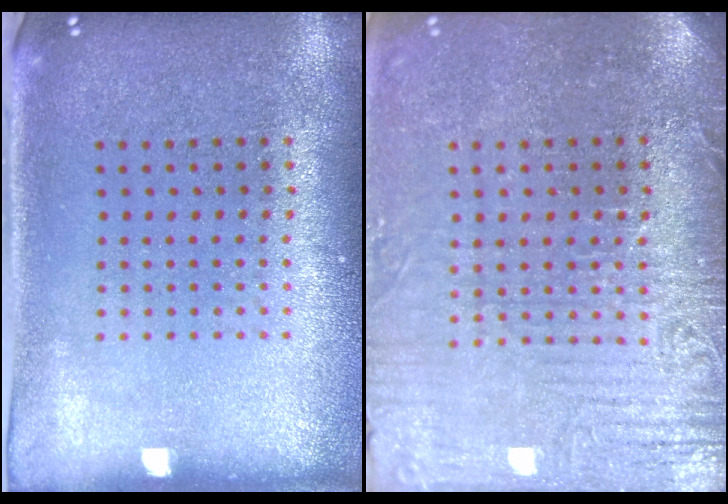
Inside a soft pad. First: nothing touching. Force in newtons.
{"total": 4.0, "press": 3.7, "slide": 1.4}